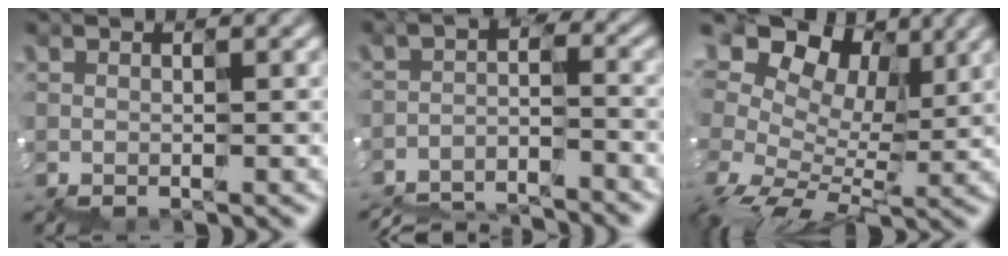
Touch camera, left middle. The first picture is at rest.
{"total": 7.1, "force": [-6.9, 1.2, 0.9], "torque": [-0.031, -0.005, -0.113]}
{"total": 9.6, "force": [5.2, 5.9, 5.5], "torque": [-0.122, 0.034, 0.087]}